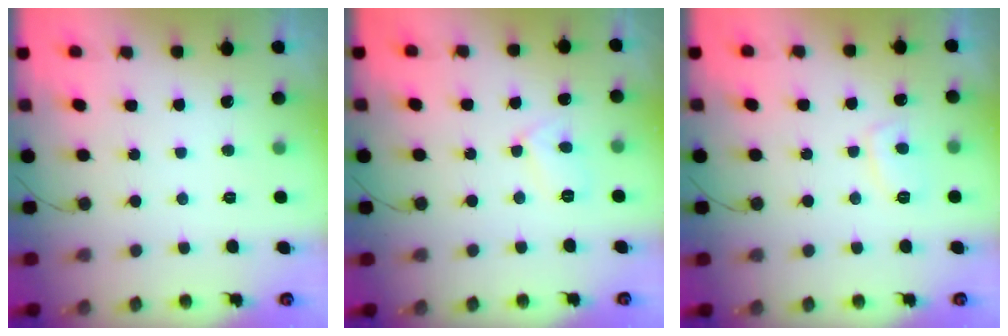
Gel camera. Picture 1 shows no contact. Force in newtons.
{"total": 4.8, "press": 4.8, "slide": 0.3}
{"total": 4.5, "press": 4.4, "slide": 0.9}